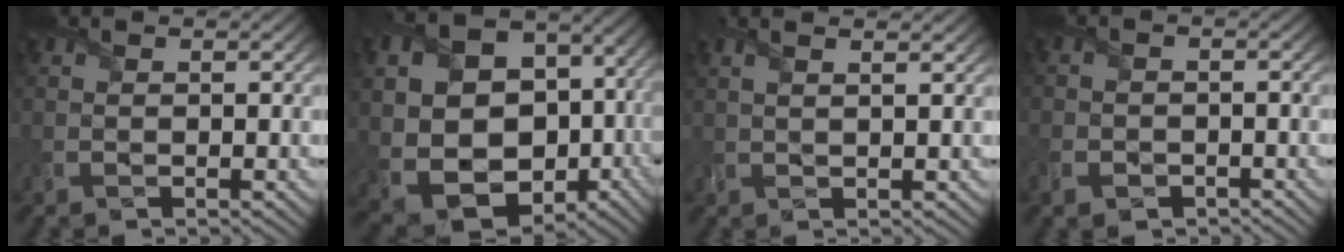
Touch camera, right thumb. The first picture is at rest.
{"total": 17.7, "force": [-1.4, 14.0, 10.7], "torque": [-0.236, -0.033, 0.022]}
{"total": 3.5, "force": [2.2, 0.7, 2.7], "torque": [-0.031, 0.018, 0.013]}
{"total": 2.8, "force": [-2.0, 1.9, 0.6], "torque": [-0.014, -0.008, -0.044]}